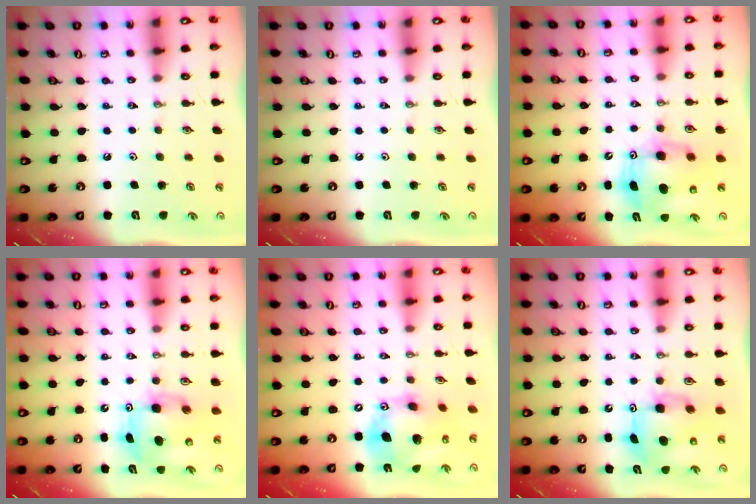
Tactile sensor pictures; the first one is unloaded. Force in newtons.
{"total": 0.0}
{"total": 10.4, "press": 10.2, "slide": 2.2}
{"total": 7.6, "press": 7.5, "slide": 1.4}
{"total": 16.5, "press": 16.2, "slide": 3.1}
{"total": 9.1, "press": 9.1, "slide": 0.6}